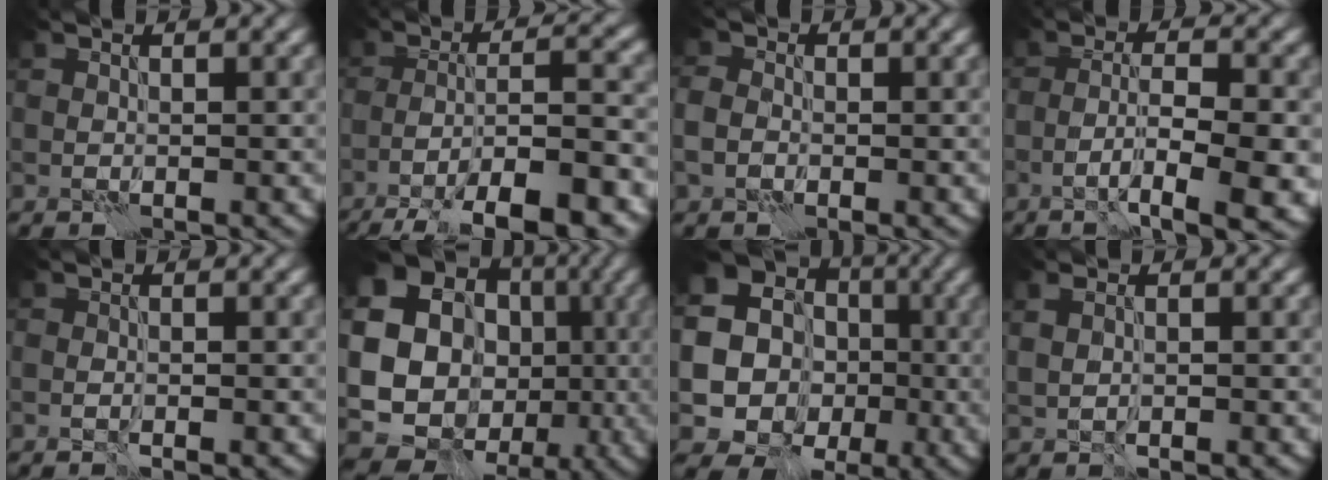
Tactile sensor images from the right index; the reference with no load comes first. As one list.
[{"total": 11.1, "force": [-6.9, 2.4, 8.4], "torque": [-0.130, 0.014, -0.111]}, {"total": 1.7, "force": [-0.6, 1.3, 0.8], "torque": [-0.018, 0.001, -0.019]}, {"total": 7.9, "force": [-3.4, 1.9, 6.9], "torque": [-0.110, 0.000, -0.051]}, {"total": 0.9, "force": [-0.5, 0.2, 0.7], "torque": [-0.012, 0.002, -0.010]}, {"total": 20.0, "force": [-1.7, 18.2, 8.0], "torque": [-0.160, 0.001, -0.043]}, {"total": 17.8, "force": [-0.2, 17.0, 5.0], "torque": [-0.137, 0.013, -0.035]}, {"total": 1.4, "force": [0.0, 0.9, 1.1], "torque": [-0.021, -0.002, 0.006]}]